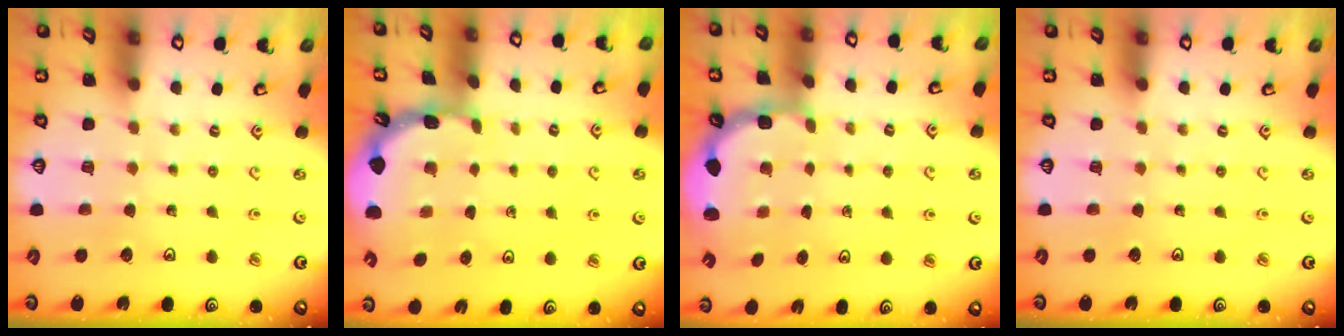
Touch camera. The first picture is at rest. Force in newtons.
{"total": 1.8, "press": 1.8, "slide": 0.1}
{"total": 2.7, "press": 2.4, "slide": 1.4}
{"total": 0.0}